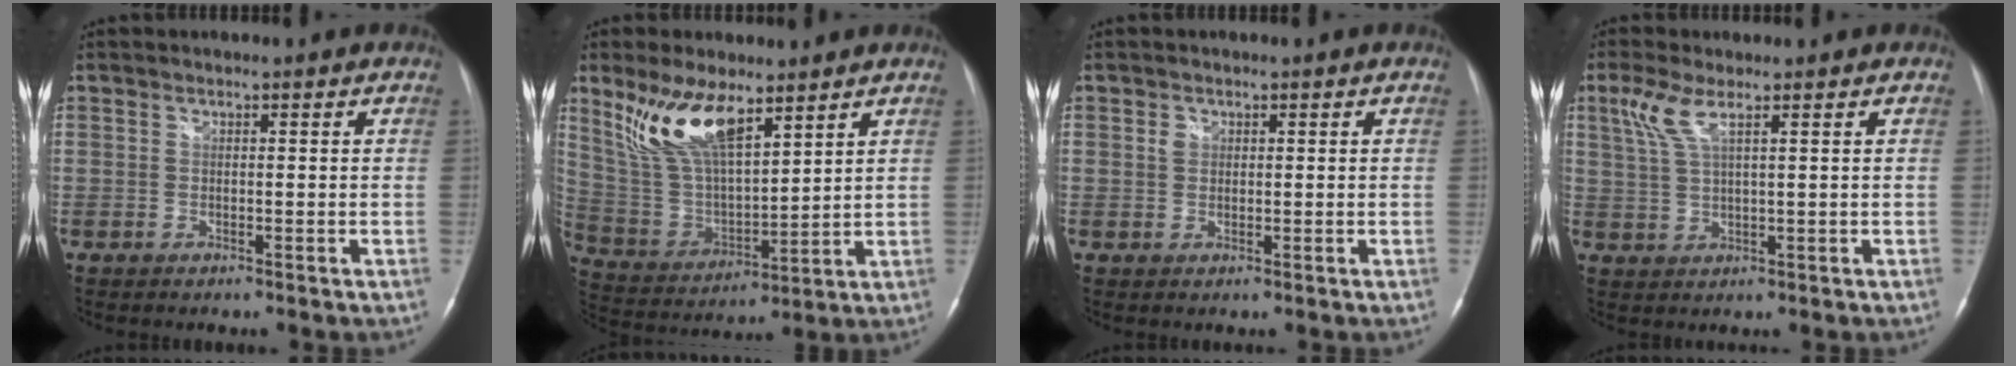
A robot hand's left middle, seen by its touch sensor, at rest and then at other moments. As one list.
[{"total": 12.8, "force": [8.4, 4.1, 8.8], "torque": [-0.181, 0.008, 0.172]}, {"total": 1.4, "force": [0.6, 1.1, 0.5], "torque": [-0.010, 0.000, 0.010]}, {"total": 4.7, "force": [2.5, 0.7, 3.9], "torque": [-0.097, 0.011, 0.058]}]